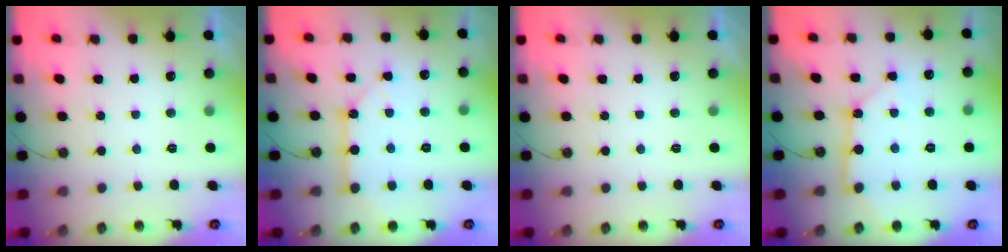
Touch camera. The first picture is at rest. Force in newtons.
{"total": 11.0, "press": 10.9, "slide": 0.9}
{"total": 0.0}
{"total": 11.3, "press": 11.2, "slide": 1.2}